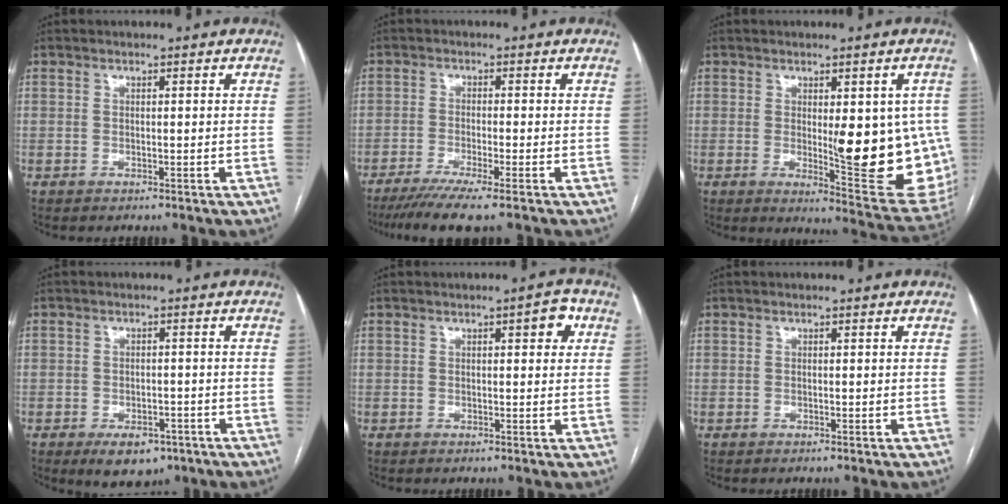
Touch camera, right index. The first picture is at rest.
{"total": 7.3, "force": [-5.4, -0.6, 4.8], "torque": [-0.072, -0.018, -0.087]}
{"total": 15.8, "force": [-0.6, 4.1, 15.3], "torque": [-0.145, -0.010, 0.007]}
{"total": 6.1, "force": [-3.8, 3.4, 3.3], "torque": [-0.045, -0.001, -0.047]}
{"total": 3.1, "force": [1.2, 0.9, 2.7], "torque": [-0.031, 0.004, 0.013]}
{"total": 0.0}